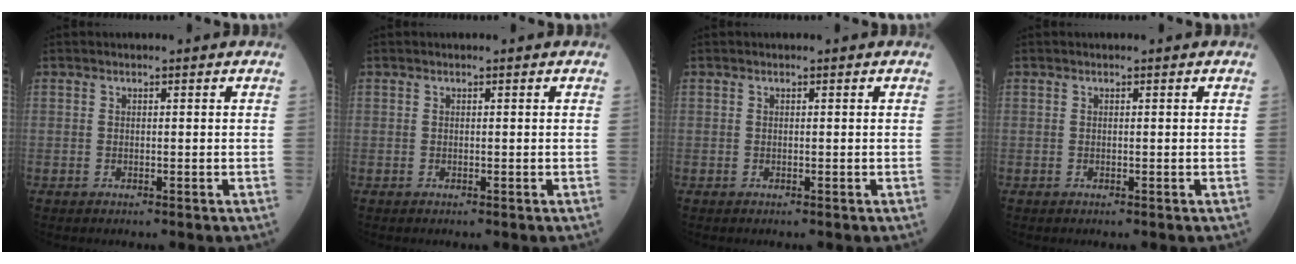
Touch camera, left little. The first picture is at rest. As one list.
[{"total": 0.0}, {"total": 0.0}, {"total": 0.0}]